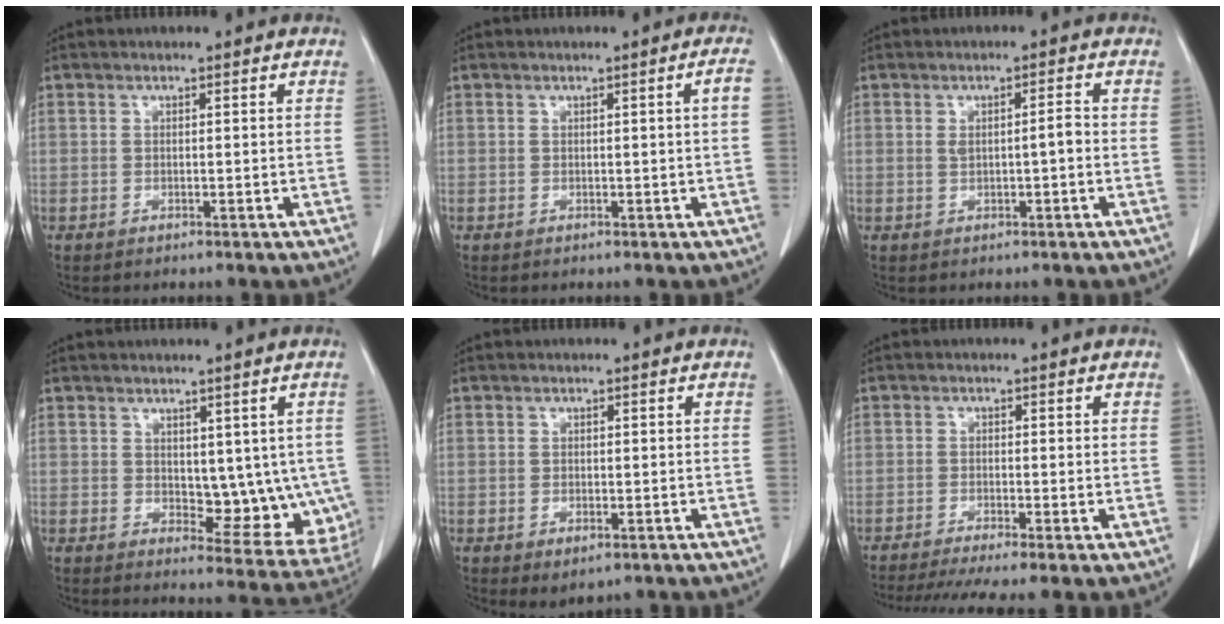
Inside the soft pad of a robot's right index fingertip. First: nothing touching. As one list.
[{"total": 1.5, "force": [-0.1, -0.4, 1.5], "torque": [-0.021, 0.001, 0.002]}, {"total": 2.5, "force": [-0.1, 0.5, 2.5], "torque": [-0.045, 0.007, 0.003]}, {"total": 9.6, "force": [0.8, 5.1, 8.1], "torque": [-0.080, -0.009, 0.022]}, {"total": 2.6, "force": [-1.3, 1.4, 1.8], "torque": [-0.025, -0.004, -0.007]}, {"total": 7.2, "force": [-5.7, -0.2, 4.3], "torque": [-0.065, -0.012, -0.092]}]